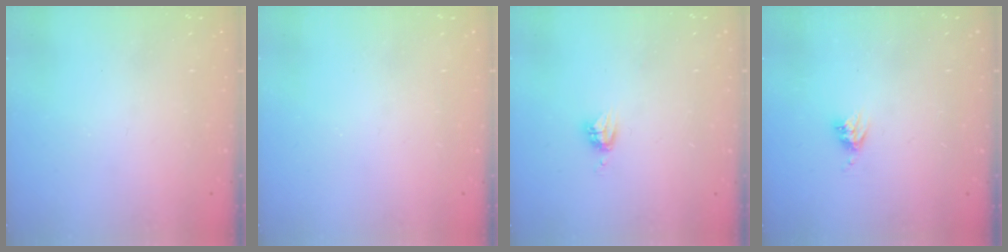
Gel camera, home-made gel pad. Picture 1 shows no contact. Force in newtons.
{"total": 0.0}
{"total": 3.8, "press": 3.8, "slide": 0.4}
{"total": 5.2, "press": 5.2, "slide": 0.6}